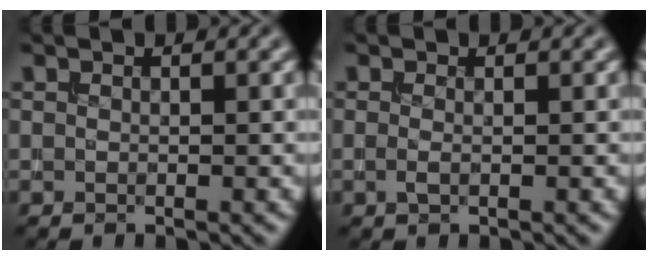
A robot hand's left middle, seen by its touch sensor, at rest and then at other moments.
{"total": 0.6, "force": [-0.2, 0.1, 0.6], "torque": [-0.015, 0.003, -0.004]}